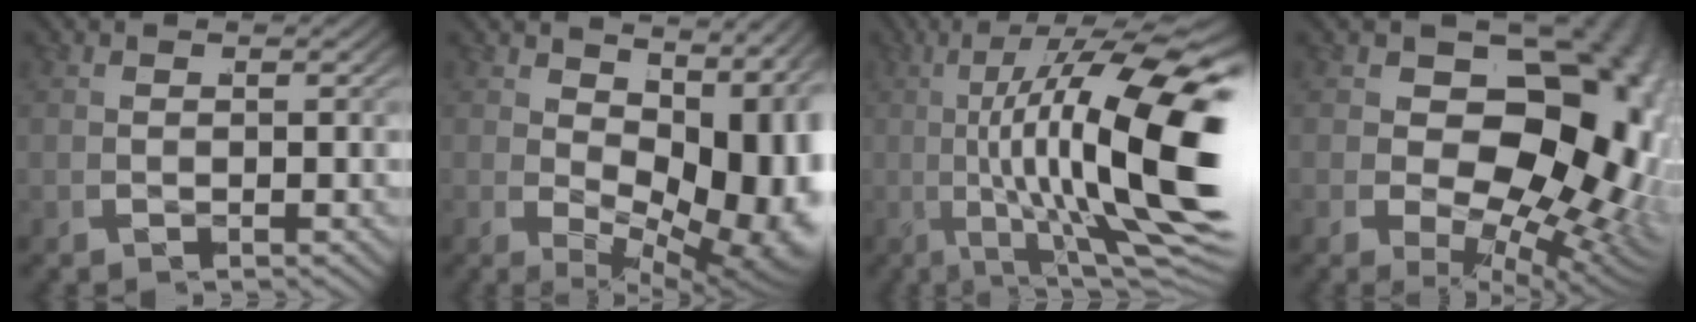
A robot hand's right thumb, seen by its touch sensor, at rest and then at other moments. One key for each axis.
{"total": 10.3, "fx": 0.3, "fy": 5.2, "fz": 8.9, "tx": -0.134, "ty": -0.038, "tz": 0.035}
{"total": 17.7, "fx": 1.7, "fy": 7.1, "fz": 16.2, "tx": -0.251, "ty": -0.008, "tz": 0.028}
{"total": 18.6, "fx": 0.3, "fy": 11.6, "fz": 14.6, "tx": -0.221, "ty": -0.055, "tz": 0.029}